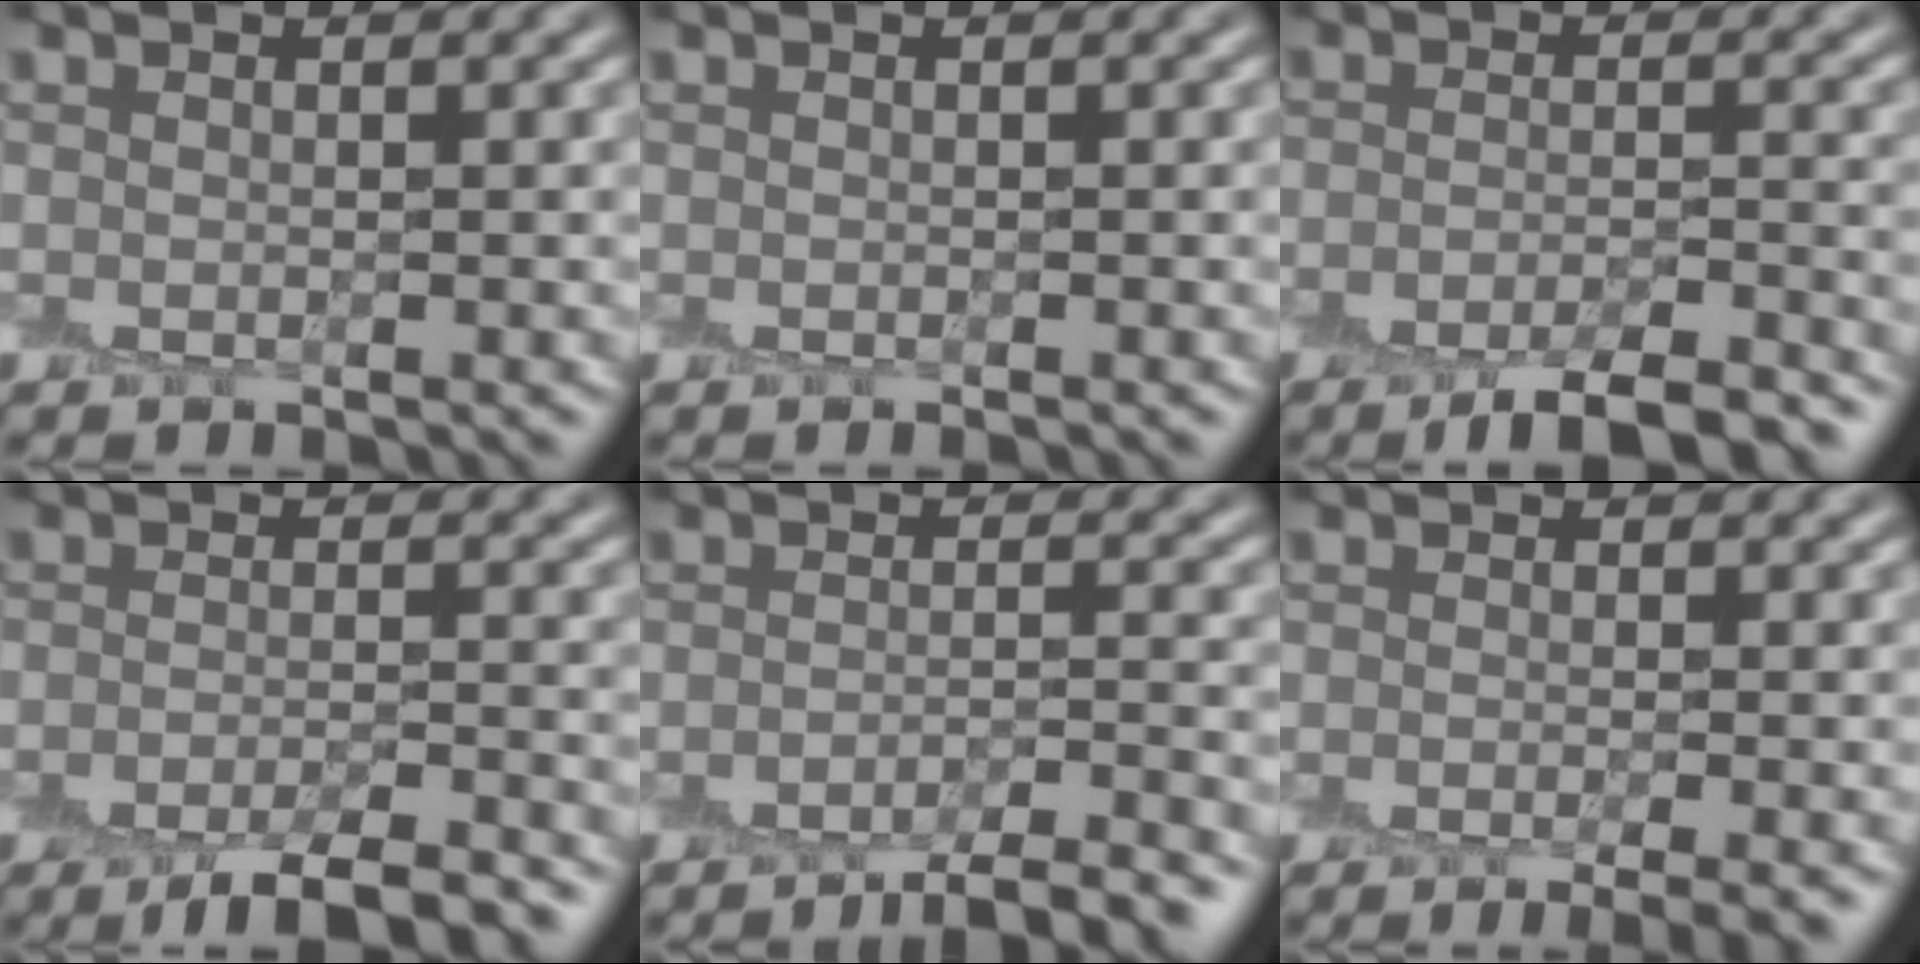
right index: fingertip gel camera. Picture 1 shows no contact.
{"total": 0.0}
{"total": 5.8, "force": [-4.3, 1.2, 3.7], "torque": [-0.051, -0.004, -0.066]}
{"total": 5.3, "force": [-3.8, 1.0, 3.5], "torque": [-0.049, -0.002, -0.060]}
{"total": 5.0, "force": [-4.0, 0.8, 2.9], "torque": [-0.040, 0.000, -0.057]}
{"total": 3.2, "force": [-1.9, 0.4, 2.5], "torque": [-0.027, -0.008, -0.029]}